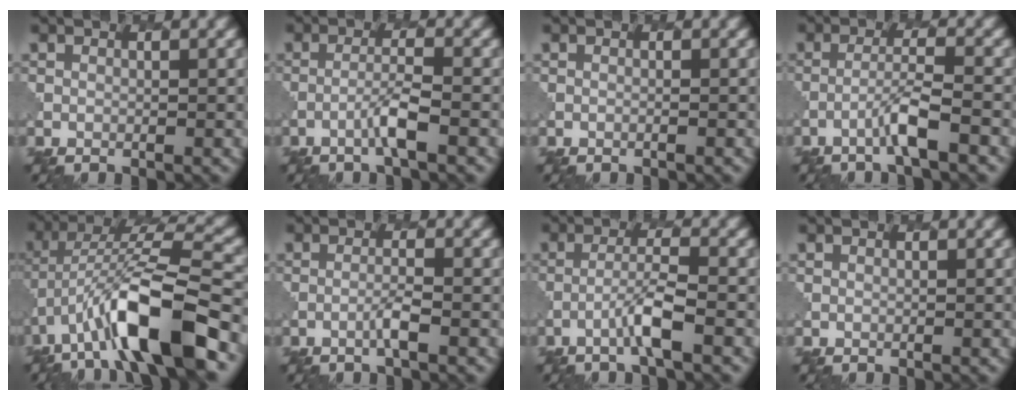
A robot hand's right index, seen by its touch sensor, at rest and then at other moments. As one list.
[{"total": 2.1, "force": [-0.9, -0.1, 1.9], "torque": [-0.037, 0.009, -0.025]}, {"total": 0.0}, {"total": 2.8, "force": [-1.5, 0.0, 2.4], "torque": [-0.044, 0.011, -0.037]}, {"total": 11.7, "force": [-5.2, 3.5, 9.8], "torque": [-0.177, 0.016, -0.089]}, {"total": 1.2, "force": [-0.5, -0.1, 1.1], "torque": [-0.019, 0.007, -0.013]}, {"total": 2.7, "force": [-1.3, 0.0, 2.4], "torque": [-0.047, 0.012, -0.033]}, {"total": 0.0}]